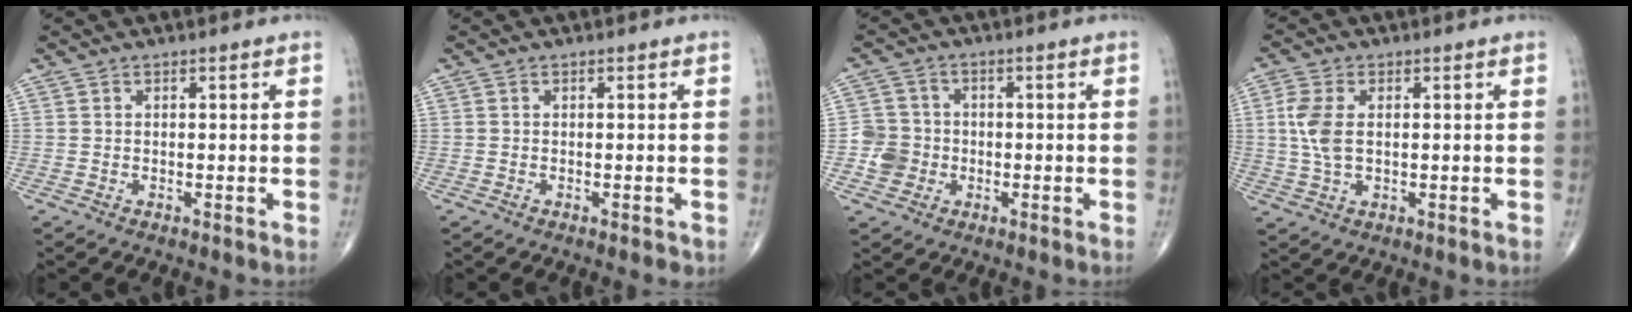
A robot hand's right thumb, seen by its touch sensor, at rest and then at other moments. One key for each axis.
{"total": 1.1, "fx": -0.5, "fy": 0.4, "fz": 0.9, "tx": -0.013, "ty": -0.003, "tz": -0.005}
{"total": 5.4, "fx": -1.4, "fy": 5.0, "fz": 1.1, "tx": 0.005, "ty": 0.013, "tz": -0.030}
{"total": 6.7, "fx": 0.7, "fy": 3.9, "fz": 5.4, "tx": -0.129, "ty": 0.005, "tz": 0.013}